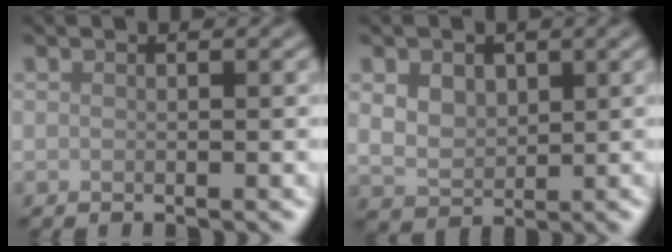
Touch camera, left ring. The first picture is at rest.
{"total": 3.6, "force": [1.3, 2.6, 2.0], "torque": [-0.044, 0.005, 0.022]}